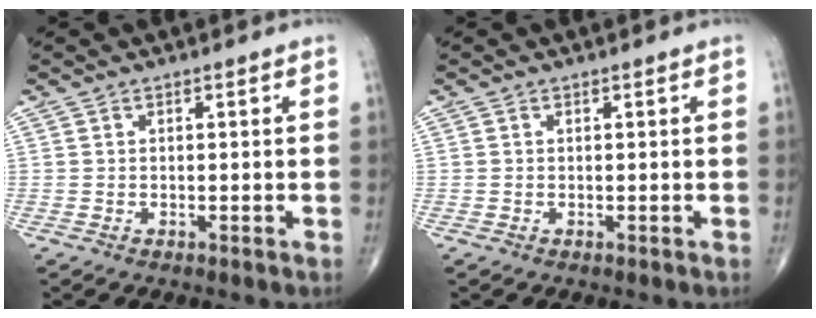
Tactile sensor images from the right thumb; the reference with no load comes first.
{"total": 0.0}